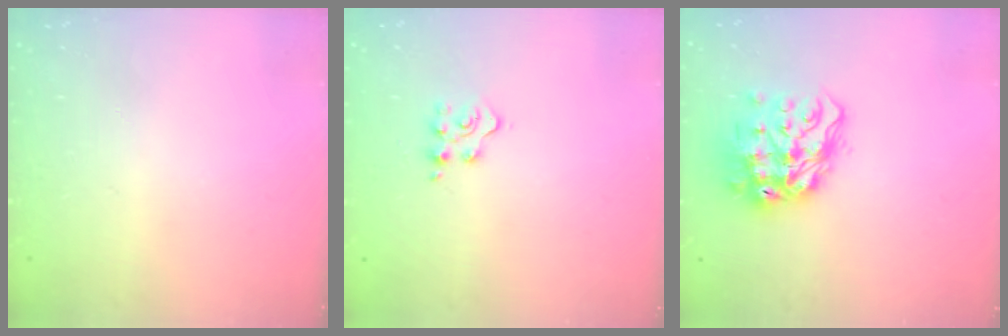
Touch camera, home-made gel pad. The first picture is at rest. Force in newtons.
{"total": 4.7, "press": 4.7, "slide": 0.5}
{"total": 16.9, "press": 16.9, "slide": 1.5}